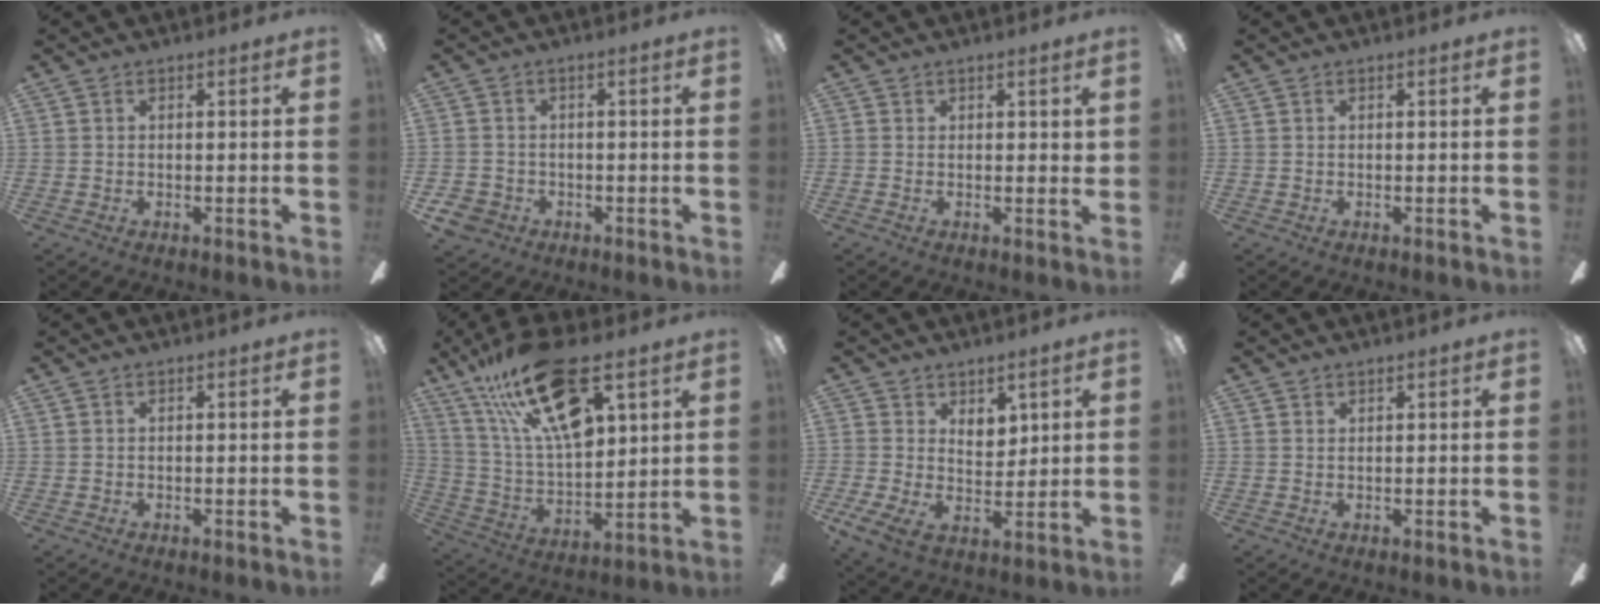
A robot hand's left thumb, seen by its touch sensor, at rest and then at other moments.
{"total": 4.2, "force": [-1.8, 3.6, 0.9], "torque": [-0.038, 0.009, -0.037]}
{"total": 1.1, "force": [0.6, 0.3, 0.9], "torque": [-0.008, -0.004, 0.010]}
{"total": 0.0}
{"total": 0.0}
{"total": 24.4, "force": [13.8, 9.5, 17.7], "torque": [-0.332, -0.062, 0.231]}
{"total": 8.4, "force": [3.7, 5.8, 4.8], "torque": [-0.077, -0.018, 0.068]}
{"total": 0.7, "force": [0.7, 0.1, 0.1], "torque": [-0.003, 0.001, 0.013]}